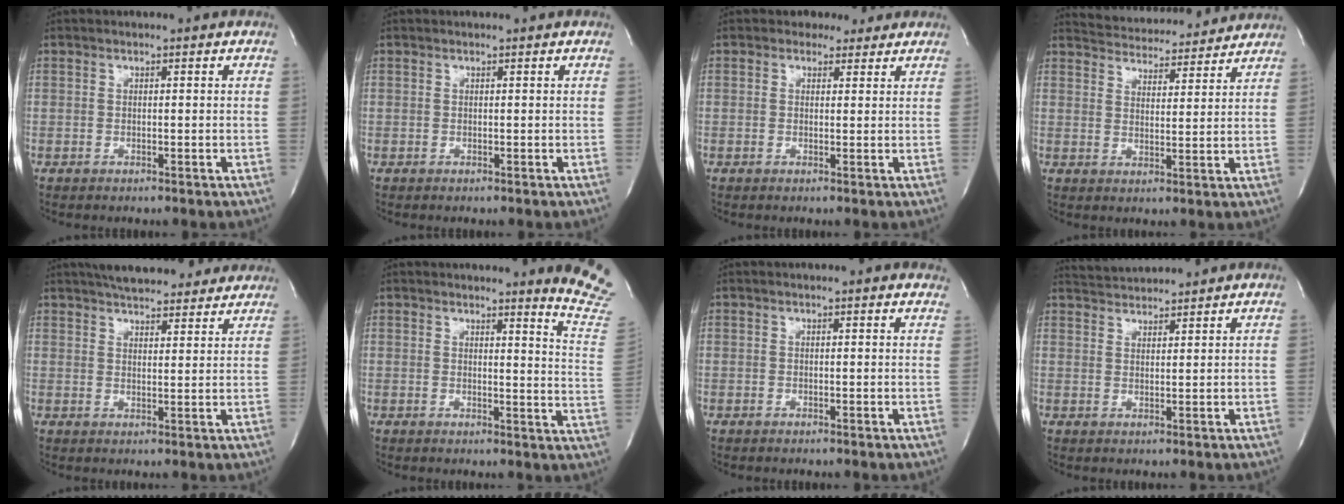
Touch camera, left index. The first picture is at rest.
{"total": 0.0}
{"total": 2.6, "force": [2.0, 1.7, -0.1], "torque": [0.005, 0.010, 0.023]}
{"total": 13.2, "force": [12.7, 2.3, 2.5], "torque": [-0.036, 0.015, 0.172]}
{"total": 15.5, "force": [13.7, 4.2, 5.8], "torque": [-0.081, 0.029, 0.184]}
{"total": 9.8, "force": [9.5, -1.5, 2.2], "torque": [-0.016, -0.118, 0.078]}
{"total": 3.9, "force": [3.5, 0.7, 1.5], "torque": [-0.018, 0.011, 0.026]}
{"total": 4.5, "force": [4.5, -0.1, 0.2], "torque": [-0.012, 0.025, 0.082]}